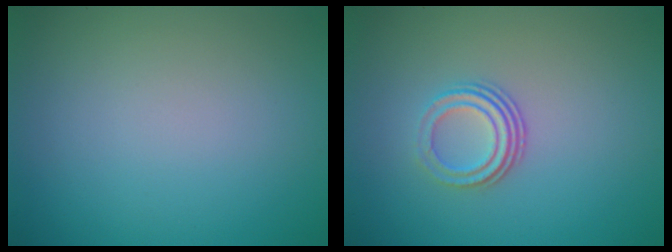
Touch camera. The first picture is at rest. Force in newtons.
{"total": 3.2, "press": 2.1, "slide": 2.5}